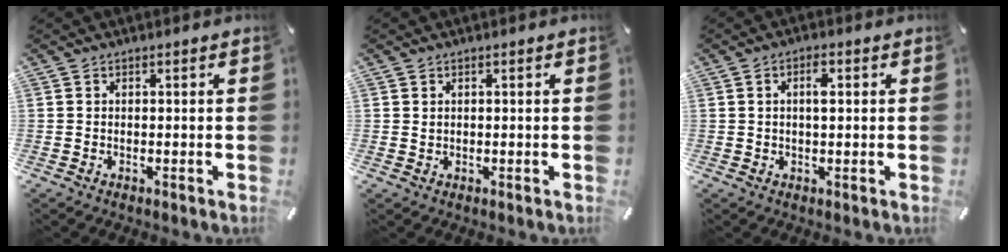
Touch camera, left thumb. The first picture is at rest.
{"total": 0.7, "force": [0.2, 0.6, 0.2], "torque": [-0.004, 0.001, 0.005]}
{"total": 3.3, "force": [0.8, 1.4, 2.8], "torque": [-0.043, 0.001, 0.008]}